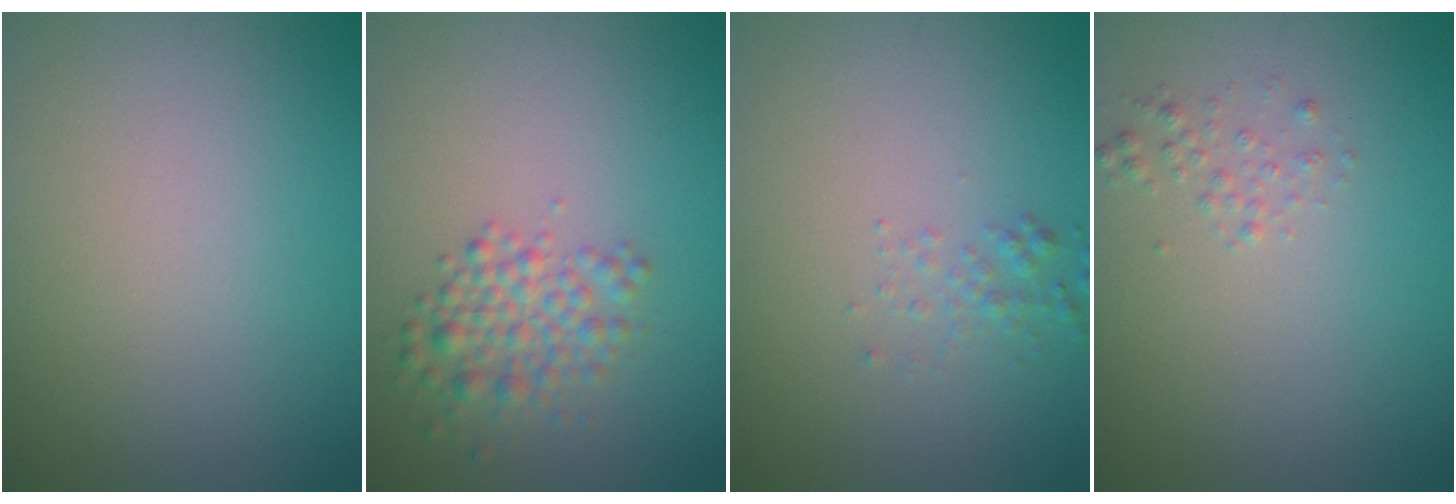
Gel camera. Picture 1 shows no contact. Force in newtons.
{"total": 2.9, "press": 2.9, "slide": 0.1}
{"total": 1.1, "press": 1.1, "slide": 0.0}
{"total": 0.9, "press": 0.9, "slide": 0.1}